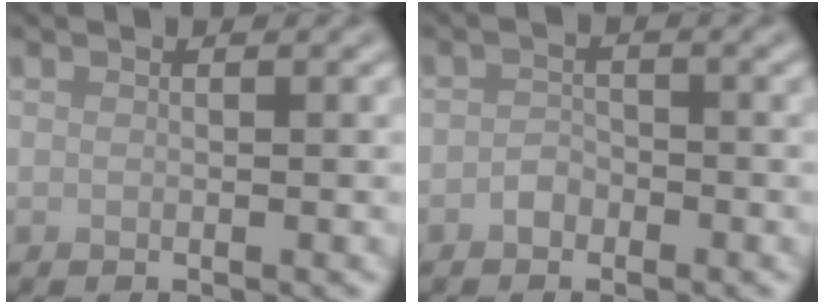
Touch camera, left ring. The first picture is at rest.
{"total": 1.3, "force": [-0.7, 1.0, 0.4], "torque": [-0.004, 0.003, -0.015]}